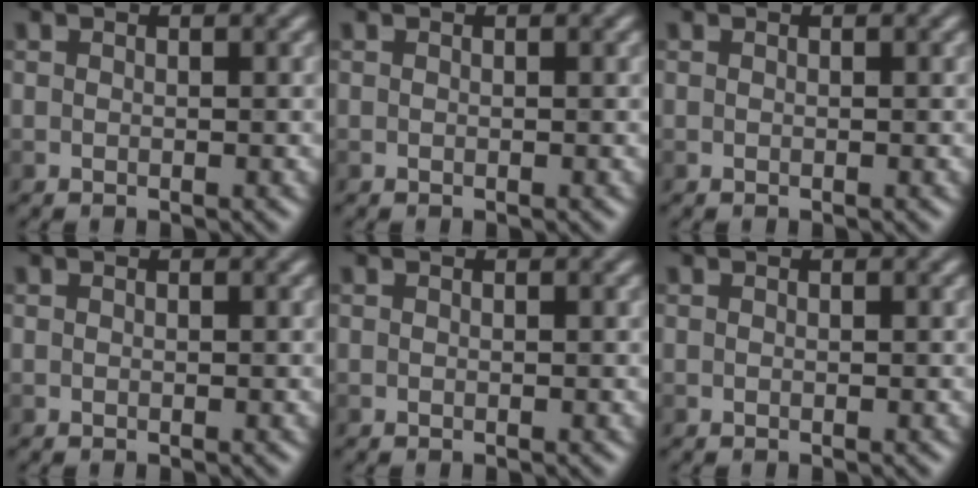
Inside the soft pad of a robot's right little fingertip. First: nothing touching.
{"total": 0.0}
{"total": 0.0}
{"total": 0.0}
{"total": 0.0}
{"total": 0.0}